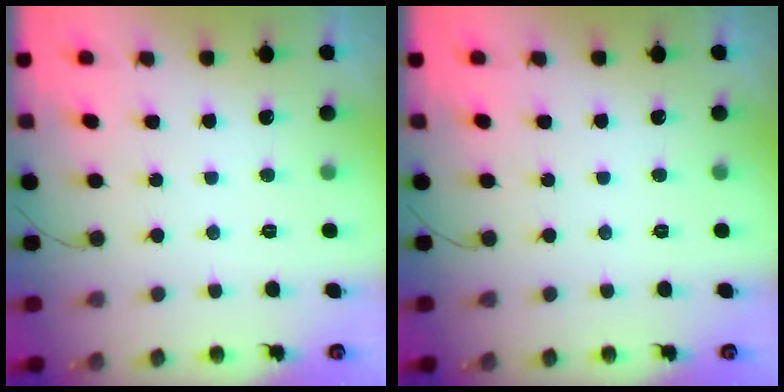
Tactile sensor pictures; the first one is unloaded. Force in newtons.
{"total": 0.0}